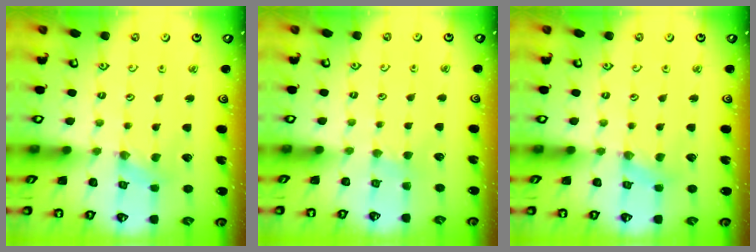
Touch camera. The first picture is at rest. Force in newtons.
{"total": 2.0, "press": 2.0, "slide": 0.3}
{"total": 1.2, "press": 1.1, "slide": 0.3}